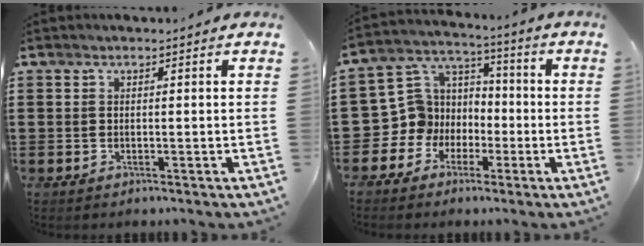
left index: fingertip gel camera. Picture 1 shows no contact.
{"total": 7.8, "force": [-1.5, 7.6, 0.1], "torque": [-0.062, -0.010, -0.031]}